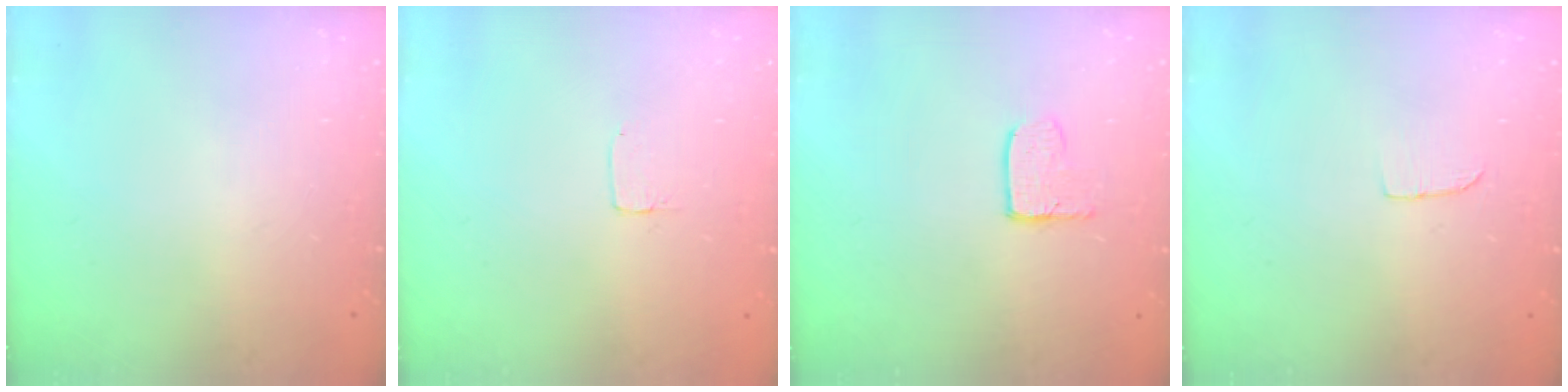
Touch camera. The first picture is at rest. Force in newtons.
{"total": 1.2, "press": 1.2, "slide": 0.0}
{"total": 3.7, "press": 3.7, "slide": 0.2}
{"total": 4.2, "press": 4.2, "slide": 0.4}